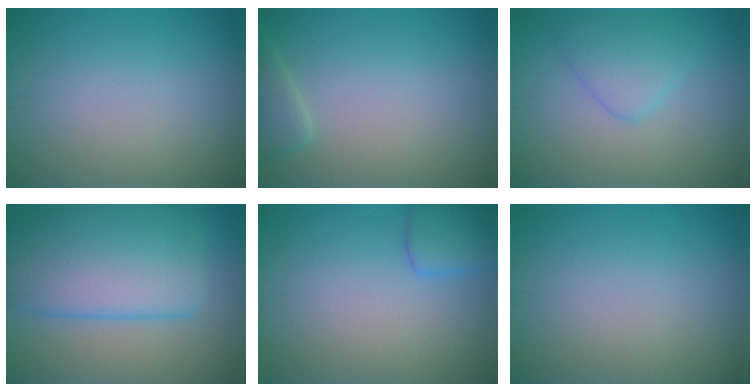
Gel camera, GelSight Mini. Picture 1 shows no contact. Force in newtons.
{"total": 1.9, "press": 1.8, "slide": 0.2}
{"total": 3.0, "press": 3.0, "slide": 0.0}
{"total": 9.1, "press": 9.1, "slide": 0.5}
{"total": 2.6, "press": 2.6, "slide": 0.1}
{"total": 0.0}